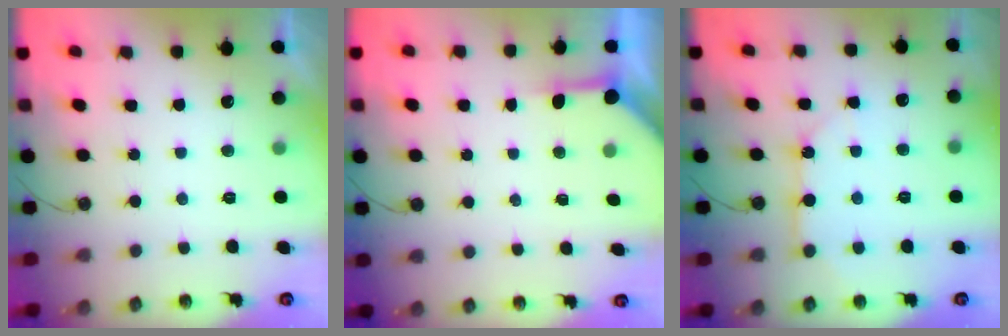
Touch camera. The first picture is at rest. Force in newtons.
{"total": 3.8, "press": 3.8, "slide": 0.5}
{"total": 10.2, "press": 10.1, "slide": 1.0}